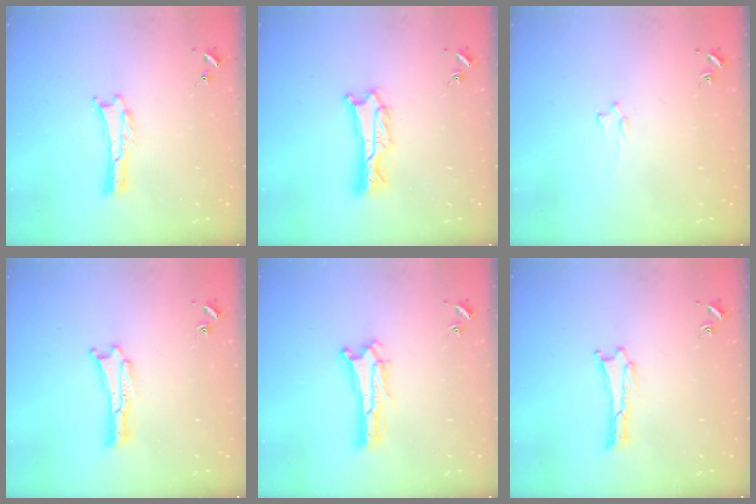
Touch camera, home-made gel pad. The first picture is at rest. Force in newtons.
{"total": 3.3, "press": 3.3, "slide": 0.5}
{"total": 0.8, "press": 0.7, "slide": 0.2}
{"total": 0.0}
{"total": 0.9, "press": 0.9, "slide": 0.2}
{"total": 0.0}